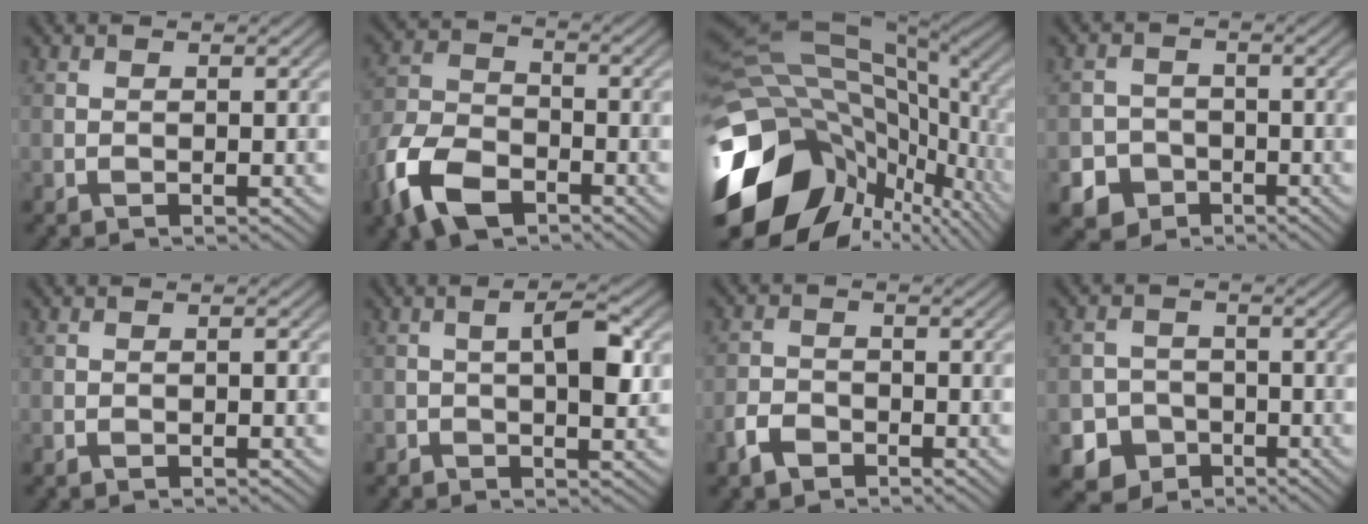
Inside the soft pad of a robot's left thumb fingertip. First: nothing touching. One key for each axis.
{"total": 11.0, "fx": -6.4, "fy": 6.0, "fz": 6.6, "tx": -0.161, "ty": -0.020, "tz": -0.138}
{"total": 18.8, "fx": -4.9, "fy": 12.3, "fz": 13.4, "tx": -0.267, "ty": -0.029, "tz": -0.063}
{"total": 4.9, "fx": -2.7, "fy": 3.9, "fz": 1.1, "tx": -0.006, "ty": -0.005, "tz": -0.060}
{"total": 0.7, "fx": -0.4, "fy": 0.3, "fz": 0.6, "tx": -0.008, "ty": 0.001, "tz": -0.005}
{"total": 3.9, "fx": 0.0, "fy": 1.2, "fz": 3.7, "tx": -0.060, "ty": 0.008, "tz": -0.003}
{"total": 3.2, "fx": -2.2, "fy": 1.8, "fz": 1.4, "tx": -0.031, "ty": -0.002, "tz": -0.054}
{"total": 5.6, "fx": -2.9, "fy": 4.7, "fz": 1.3, "tx": -0.013, "ty": -0.006, "tz": -0.067}